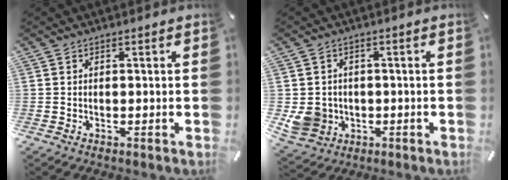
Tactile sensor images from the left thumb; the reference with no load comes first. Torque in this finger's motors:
{"motor_torque": [-0.01, 0.10, 0.29, 0.25, 0.04]}